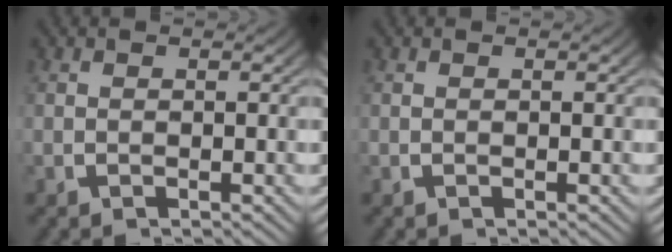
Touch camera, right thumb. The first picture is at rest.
{"total": 0.0}